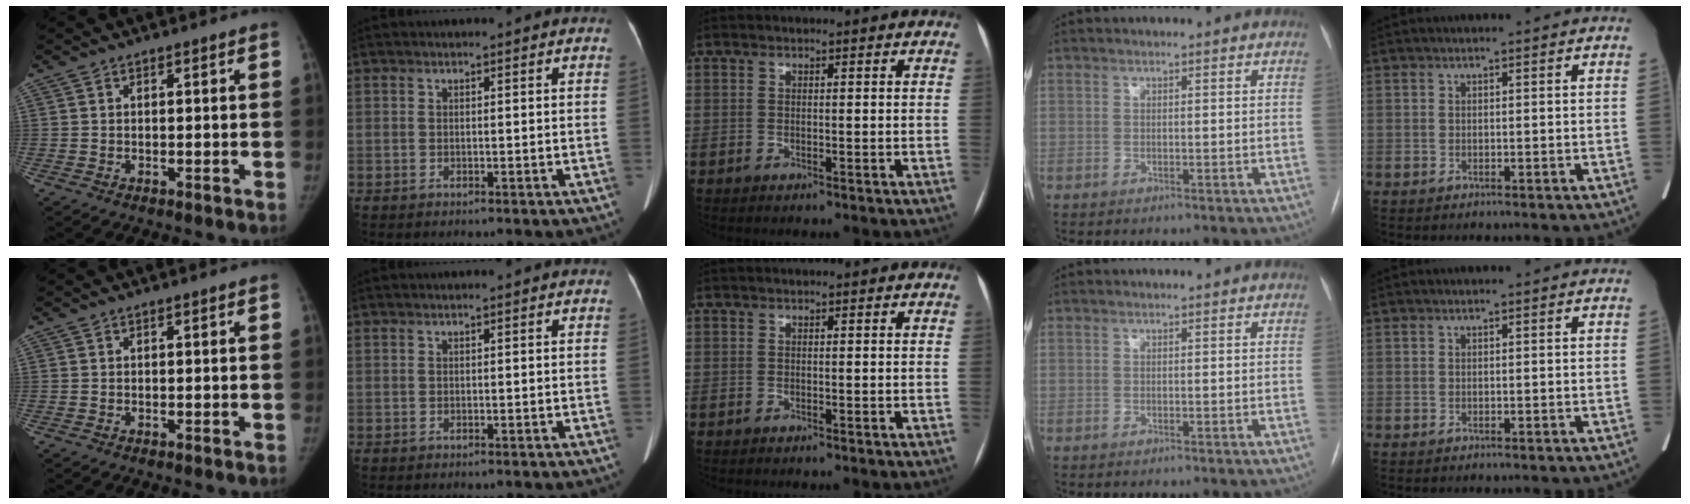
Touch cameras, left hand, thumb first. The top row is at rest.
{}